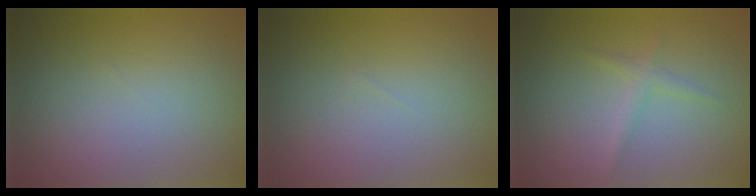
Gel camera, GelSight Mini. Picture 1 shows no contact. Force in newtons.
{"total": 0.0}
{"total": 1.2, "press": 1.2, "slide": 0.0}